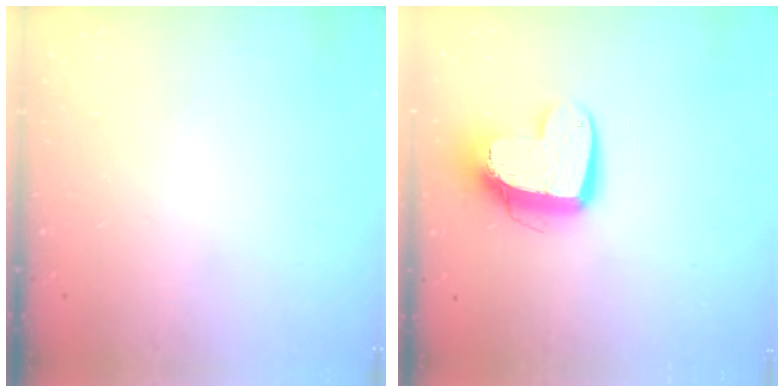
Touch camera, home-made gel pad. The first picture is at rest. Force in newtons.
{"total": 12.1, "press": 12.0, "slide": 1.2}